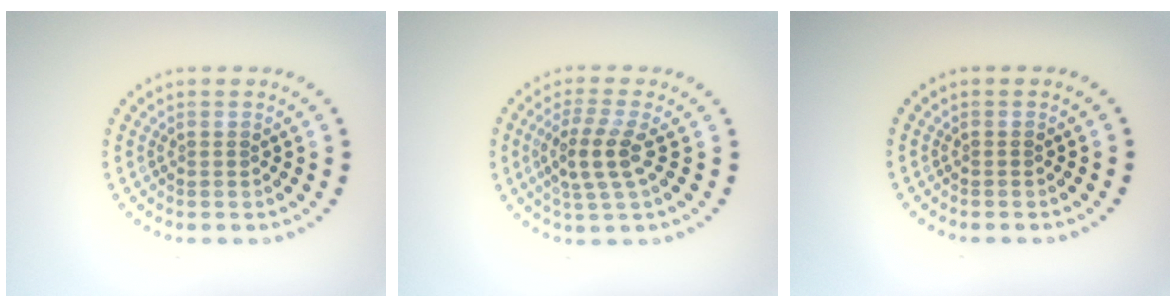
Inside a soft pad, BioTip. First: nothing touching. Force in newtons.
{"total": 3.5, "press": 3.0, "slide": 1.7}
{"total": 0.0}